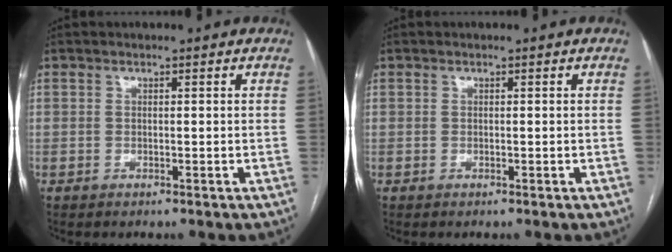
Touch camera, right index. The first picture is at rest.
{"total": 0.0}